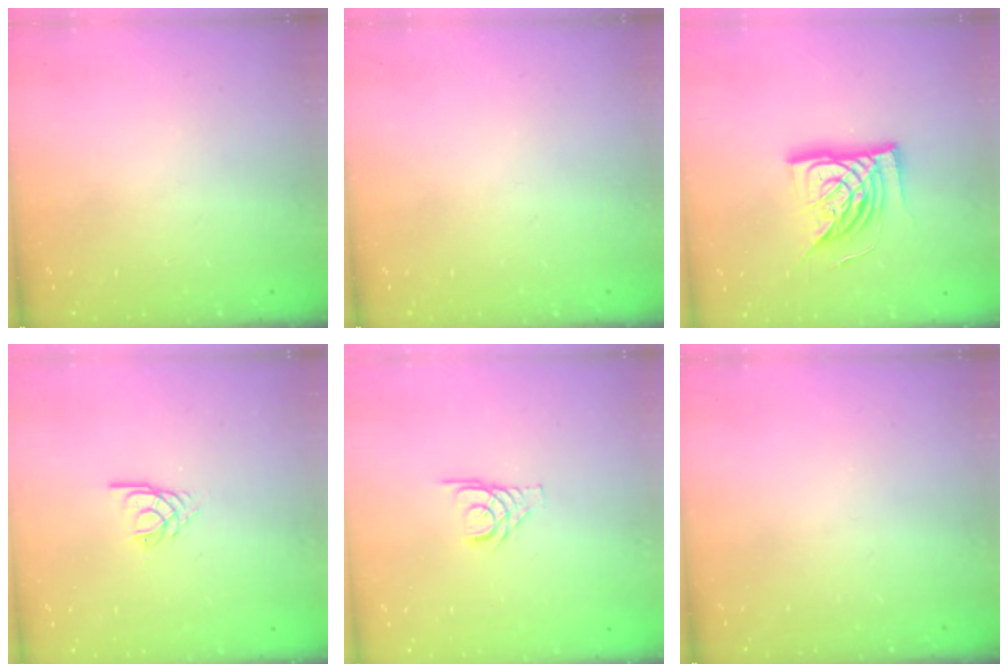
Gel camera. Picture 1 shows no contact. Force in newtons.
{"total": 0.0}
{"total": 15.6, "press": 15.5, "slide": 1.7}
{"total": 2.8, "press": 2.8, "slide": 0.3}
{"total": 3.5, "press": 3.5, "slide": 0.3}
{"total": 0.0}